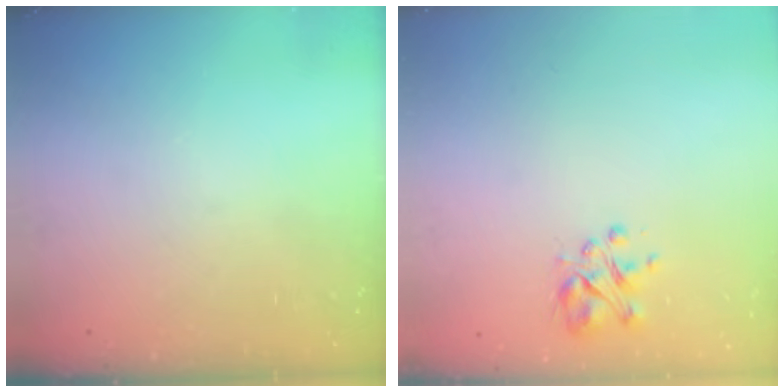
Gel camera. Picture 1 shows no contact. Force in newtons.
{"total": 3.2, "press": 3.1, "slide": 0.8}